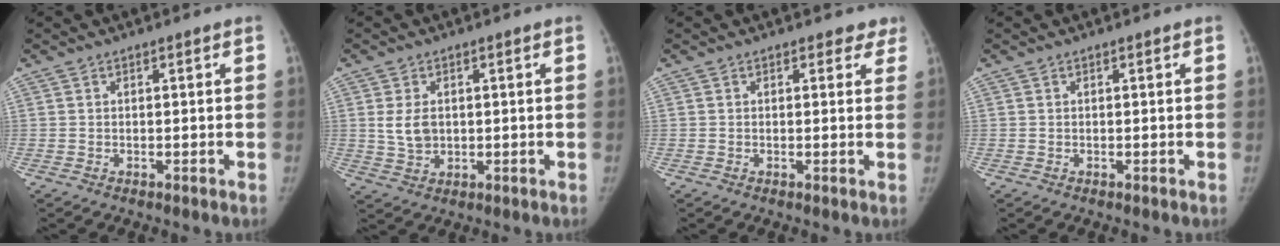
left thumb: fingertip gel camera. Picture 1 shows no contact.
{"total": 4.6, "force": [0.6, 3.3, 3.2], "torque": [-0.049, -0.005, 0.021]}
{"total": 2.8, "force": [2.3, 1.7, 0.4], "torque": [0.030, -0.009, 0.011]}
{"total": 0.0}